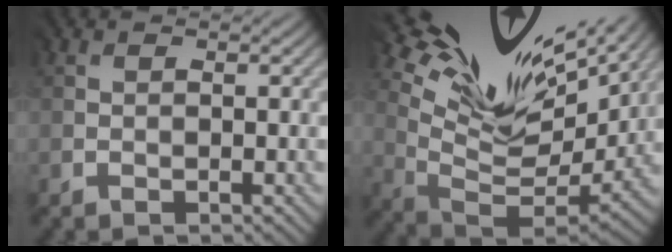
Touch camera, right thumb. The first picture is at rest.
{"total": 17.5, "force": [11.1, 6.8, 11.6], "torque": [-0.216, 0.027, 0.184]}